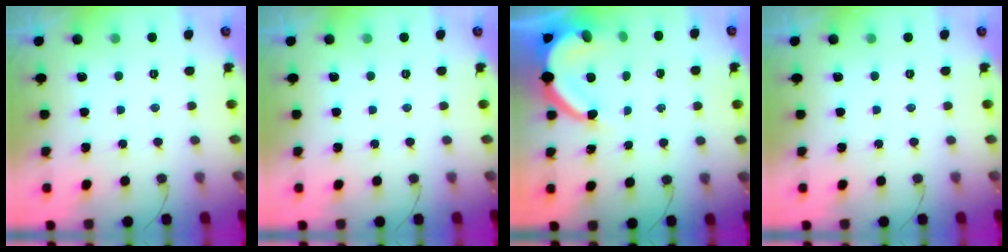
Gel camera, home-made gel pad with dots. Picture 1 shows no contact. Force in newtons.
{"total": 0.0}
{"total": 10.1, "press": 10.1, "slide": 1.0}
{"total": 0.0}